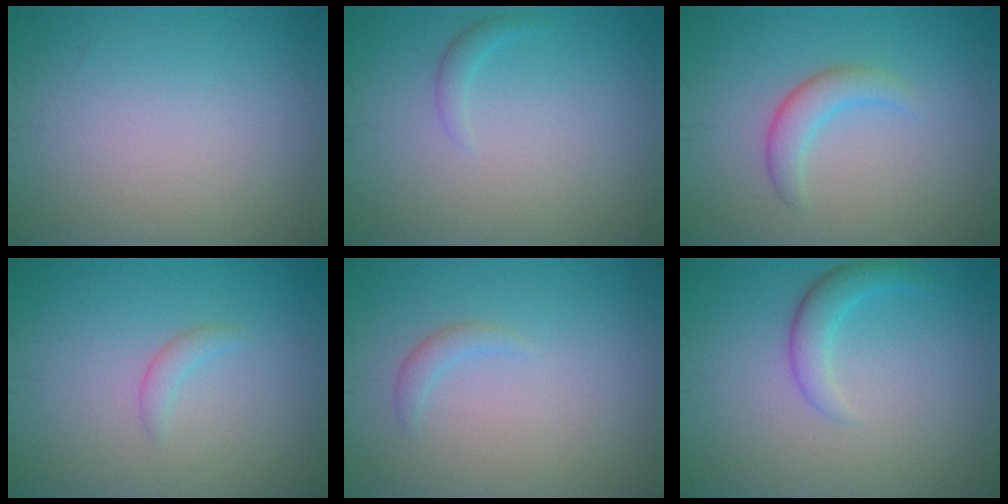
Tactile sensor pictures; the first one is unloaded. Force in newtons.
{"total": 1.0, "press": 1.0, "slide": 0.0}
{"total": 2.4, "press": 2.4, "slide": 0.1}
{"total": 1.1, "press": 1.1, "slide": 0.1}
{"total": 1.1, "press": 1.1, "slide": 0.1}
{"total": 2.4, "press": 2.4, "slide": 0.1}